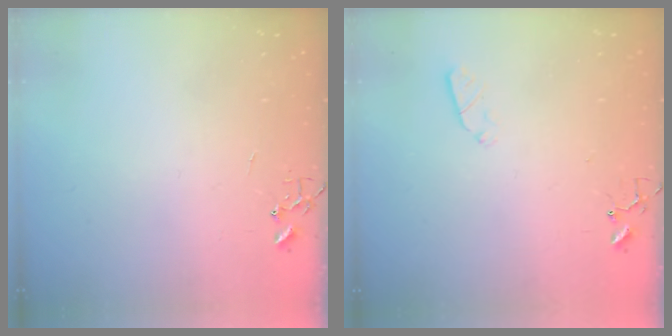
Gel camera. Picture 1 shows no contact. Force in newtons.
{"total": 2.9, "press": 2.8, "slide": 0.5}